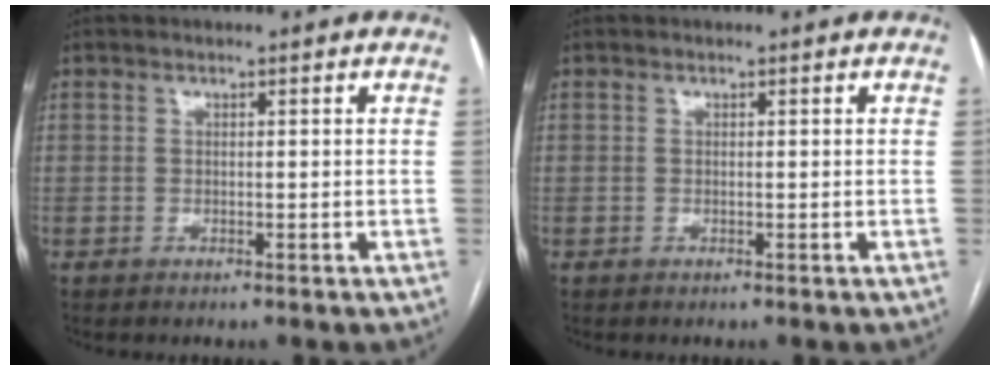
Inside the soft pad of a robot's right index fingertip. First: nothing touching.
{"total": 0.0}